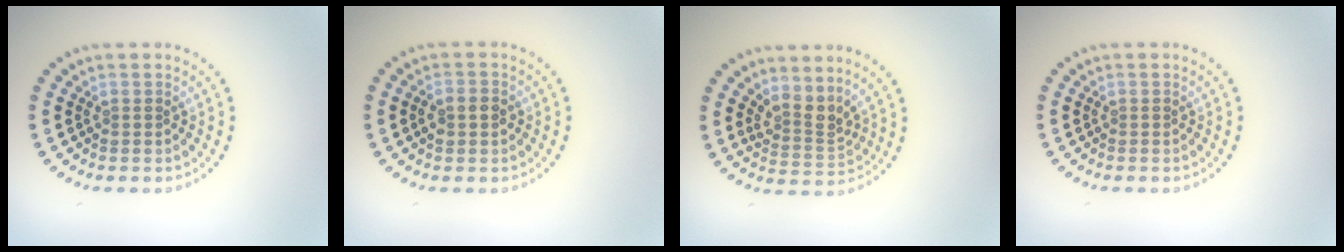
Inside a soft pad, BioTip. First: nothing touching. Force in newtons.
{"total": 2.3, "press": 2.3, "slide": 0.2}
{"total": 2.5, "press": 1.8, "slide": 1.7}
{"total": 0.0}